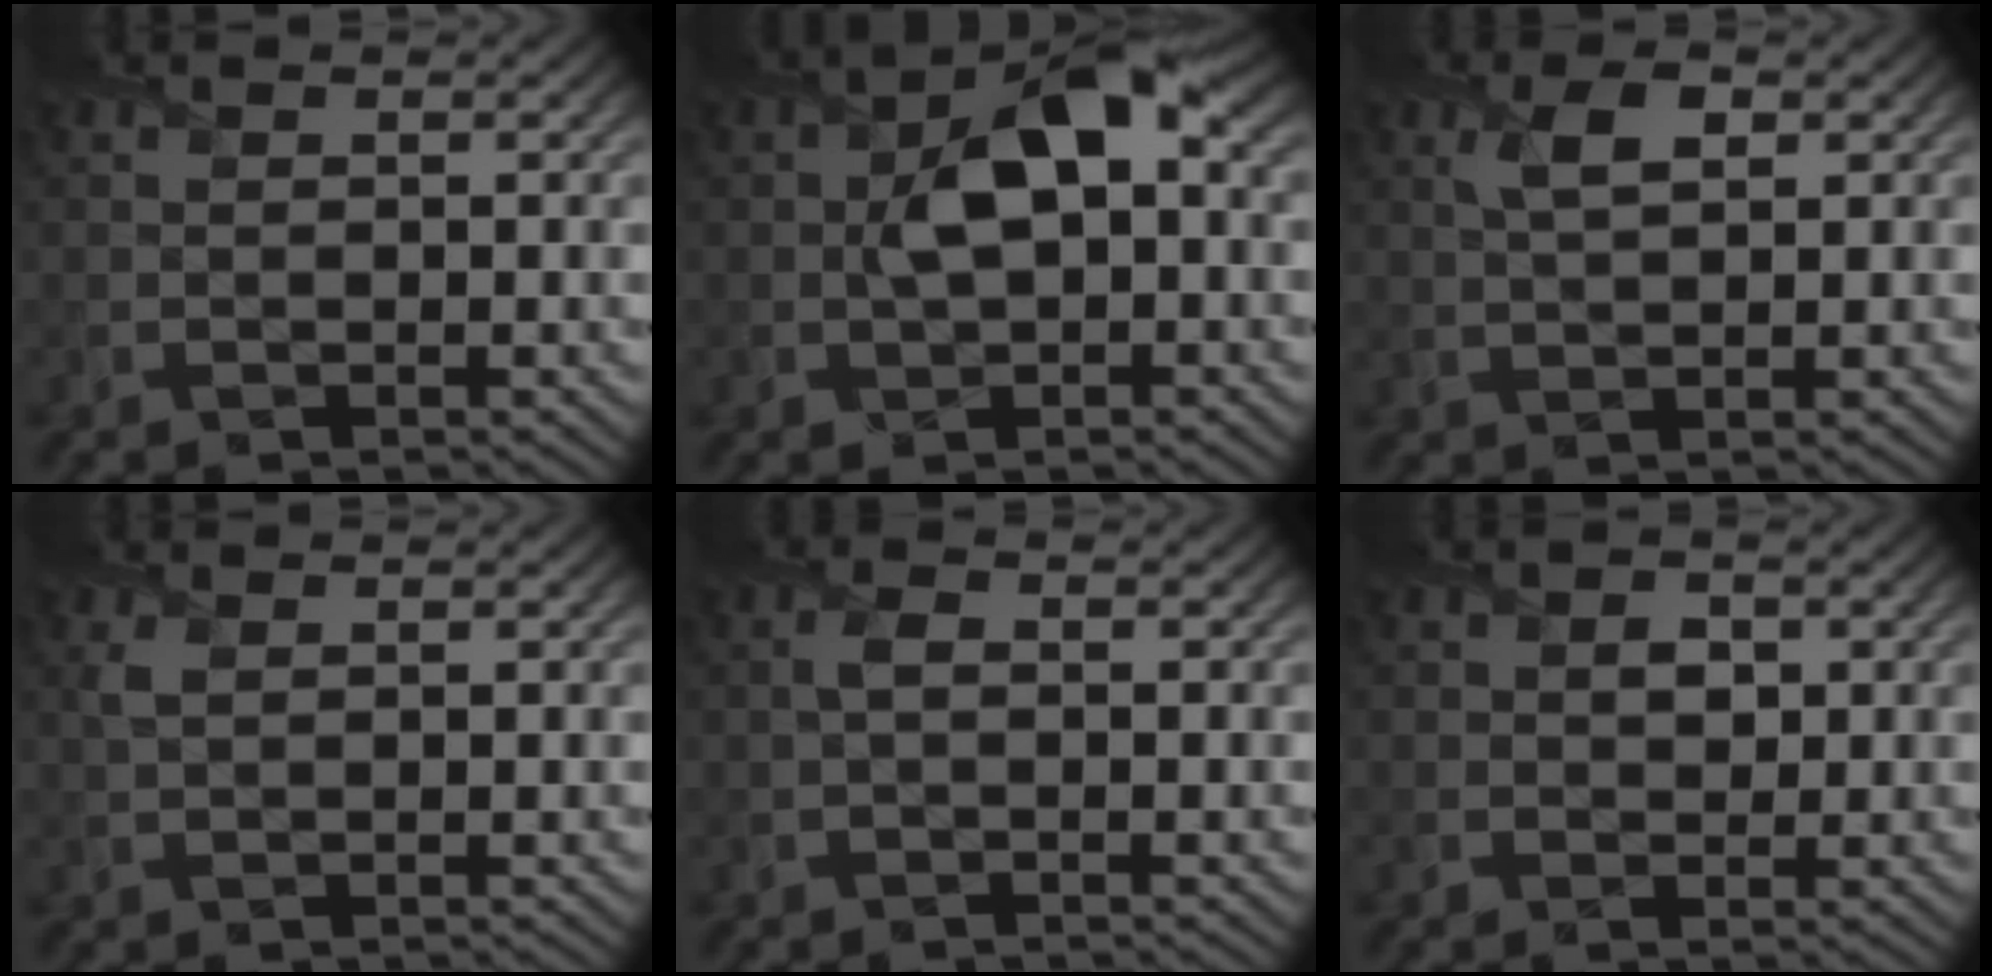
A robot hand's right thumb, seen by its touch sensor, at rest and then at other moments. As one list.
[{"total": 8.5, "force": [0.6, 4.7, 7.0], "torque": [-0.129, 0.006, 0.008]}, {"total": 3.4, "force": [1.3, 1.3, 2.8], "torque": [-0.060, 0.004, 0.026]}, {"total": 1.3, "force": [0.6, 0.6, 1.0], "torque": [-0.028, 0.000, 0.016]}, {"total": 1.4, "force": [-0.1, 0.7, 1.2], "torque": [-0.030, 0.005, -0.003]}, {"total": 2.5, "force": [0.4, 2.0, 1.3], "torque": [-0.026, -0.006, 0.005]}]